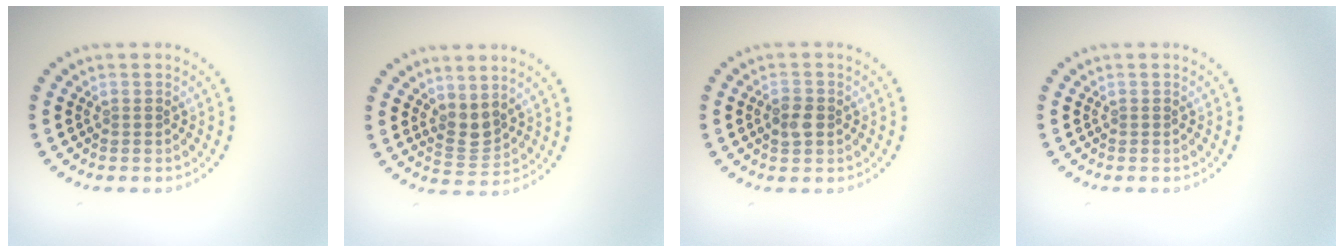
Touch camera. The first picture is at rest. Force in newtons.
{"total": 2.1, "press": 1.7, "slide": 1.2}
{"total": 1.9, "press": 1.8, "slide": 0.3}
{"total": 0.0}